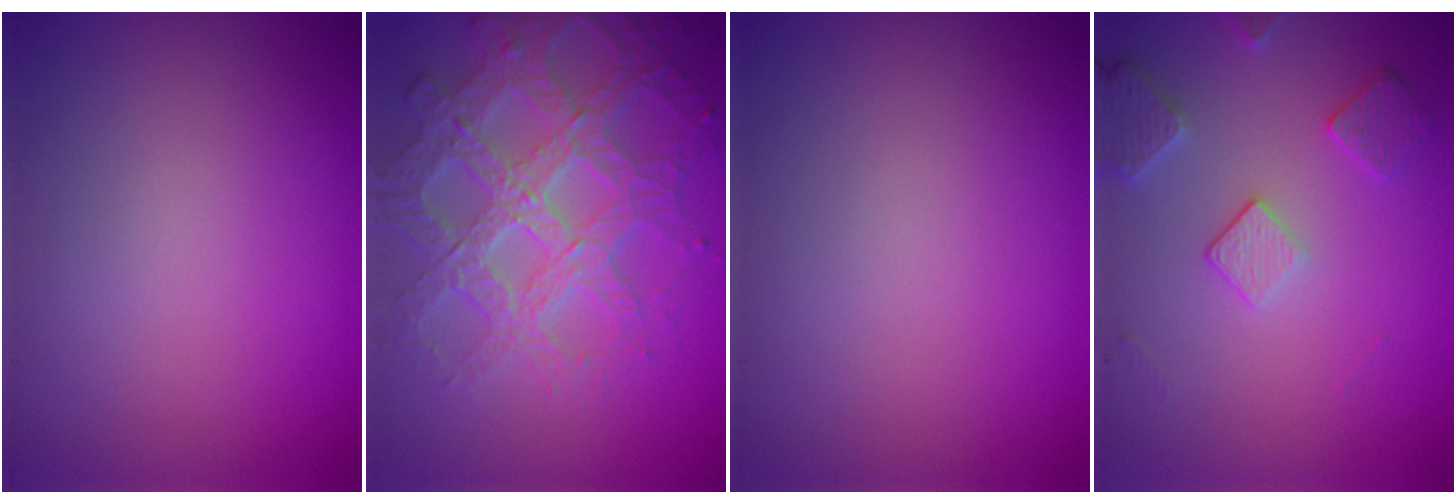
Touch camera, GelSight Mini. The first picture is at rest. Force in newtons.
{"total": 6.2, "press": 5.6, "slide": 2.6}
{"total": 0.0}
{"total": 2.8, "press": 2.7, "slide": 0.7}